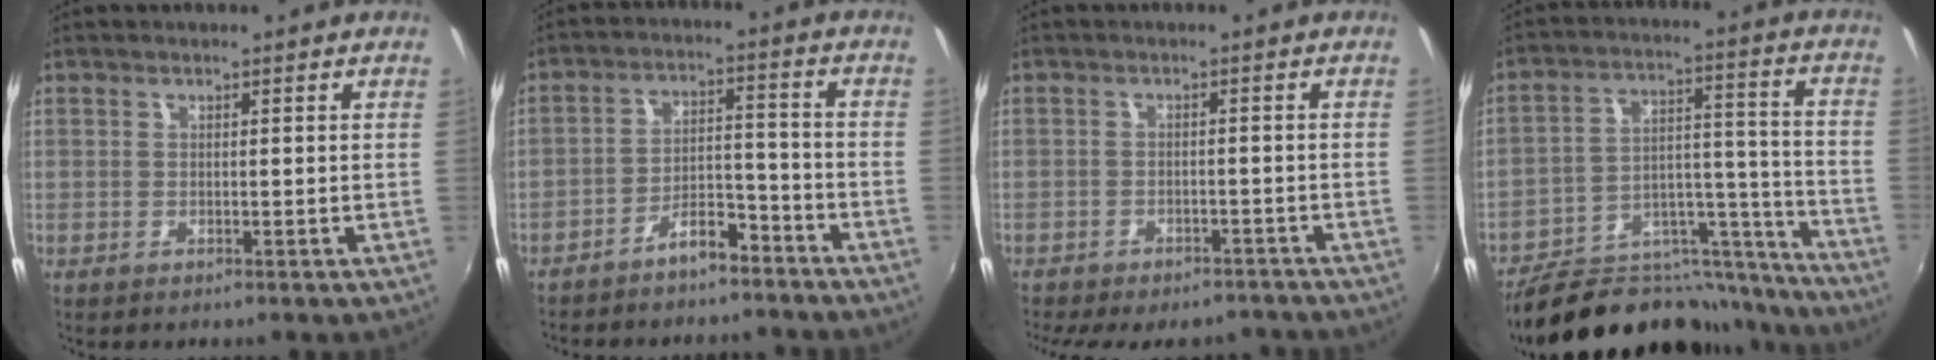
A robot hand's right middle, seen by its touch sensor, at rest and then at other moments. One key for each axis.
{"total": 9.1, "fx": -7.8, "fy": 3.1, "fz": 3.4, "tx": -0.073, "ty": 0.036, "tz": -0.111}
{"total": 13.0, "fx": -10.8, "fy": 4.8, "fz": 5.3, "tx": -0.117, "ty": -0.015, "tz": -0.140}
{"total": 25.1, "fx": -21.5, "fy": 9.0, "fz": 9.5, "tx": -0.143, "ty": 0.043, "tz": -0.293}